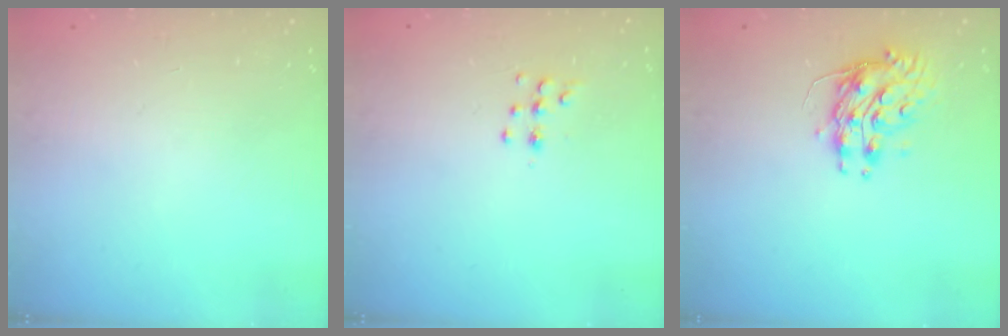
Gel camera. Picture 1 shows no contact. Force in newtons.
{"total": 7.6, "press": 7.5, "slide": 1.2}
{"total": 9.0, "press": 9.0, "slide": 0.5}